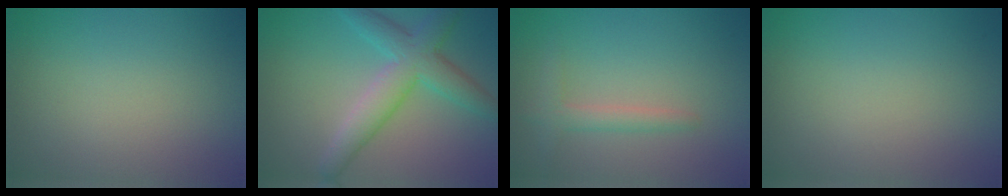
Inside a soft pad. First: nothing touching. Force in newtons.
{"total": 5.3, "press": 5.3, "slide": 0.1}
{"total": 1.9, "press": 1.9, "slide": 0.2}
{"total": 0.0}